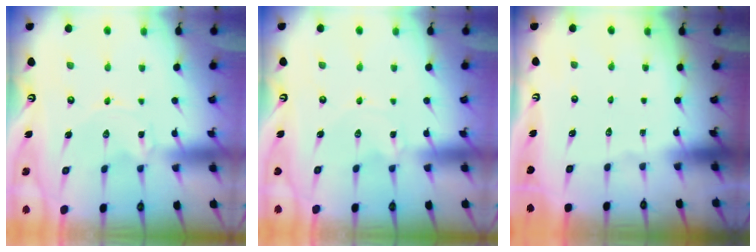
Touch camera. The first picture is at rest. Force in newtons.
{"total": 1.5, "press": 1.4, "slide": 0.2}
{"total": 0.0}